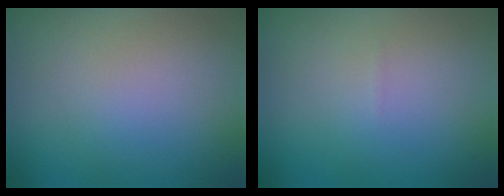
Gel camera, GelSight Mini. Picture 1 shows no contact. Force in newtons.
{"total": 0.0}